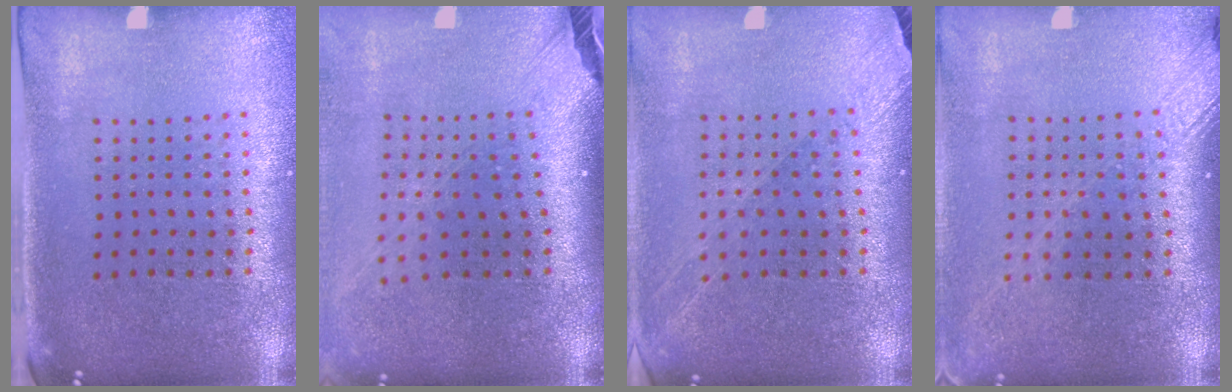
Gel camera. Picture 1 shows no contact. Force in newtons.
{"total": 2.7, "press": 1.9, "slide": 1.9}
{"total": 1.2, "press": 1.2, "slide": 0.2}
{"total": 2.0, "press": 1.5, "slide": 1.3}